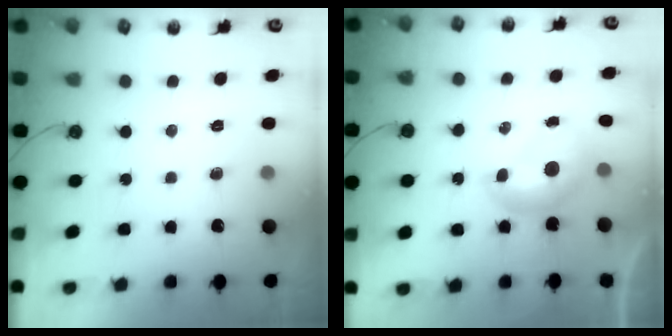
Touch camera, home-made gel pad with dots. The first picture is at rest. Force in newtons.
{"total": 0.0}